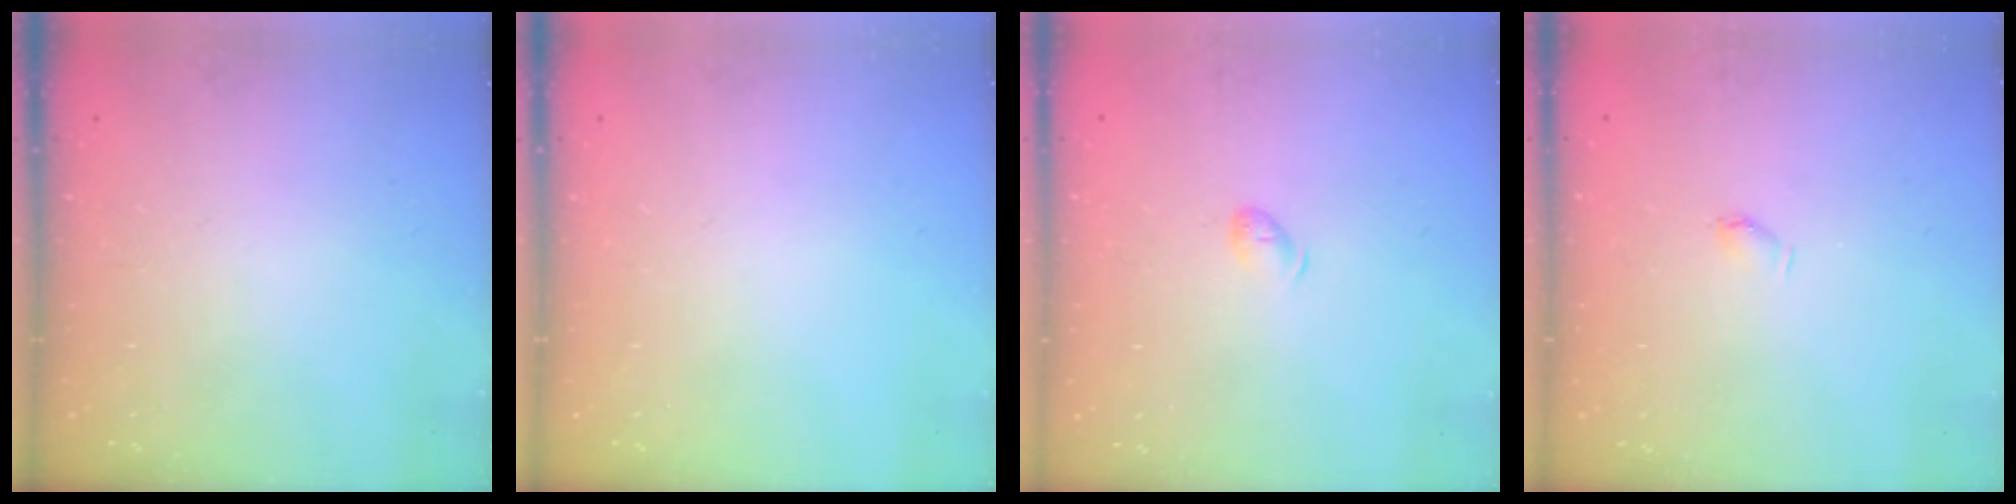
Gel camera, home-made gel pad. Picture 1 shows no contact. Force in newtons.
{"total": 0.0}
{"total": 4.7, "press": 4.6, "slide": 0.8}
{"total": 3.6, "press": 3.6, "slide": 0.7}